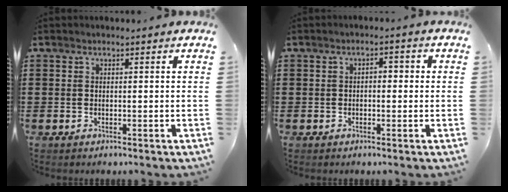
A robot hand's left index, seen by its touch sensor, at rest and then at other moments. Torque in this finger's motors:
{"motor_torque": [0.07, 0.02, 0.10, 0.03]}